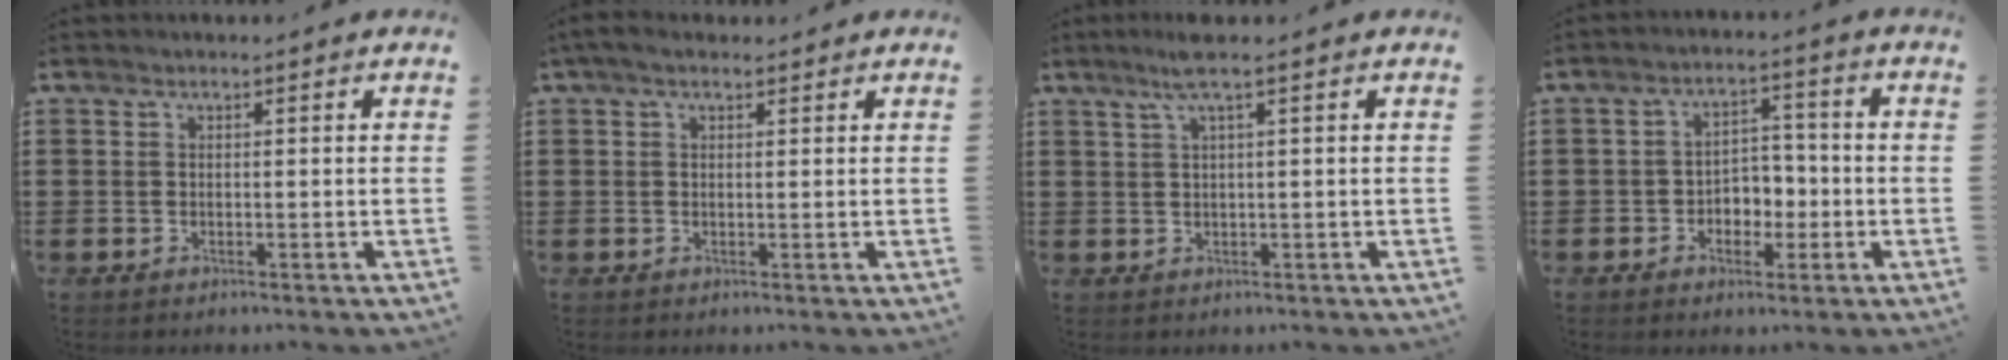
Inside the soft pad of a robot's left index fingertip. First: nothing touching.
{"total": 1.8, "force": [1.0, 0.7, 1.3], "torque": [-0.027, 0.007, 0.018]}
{"total": 3.1, "force": [1.6, -0.2, 2.7], "torque": [-0.056, 0.000, 0.028]}
{"total": 3.9, "force": [-1.6, 3.1, 1.8], "torque": [-0.036, 0.007, -0.037]}